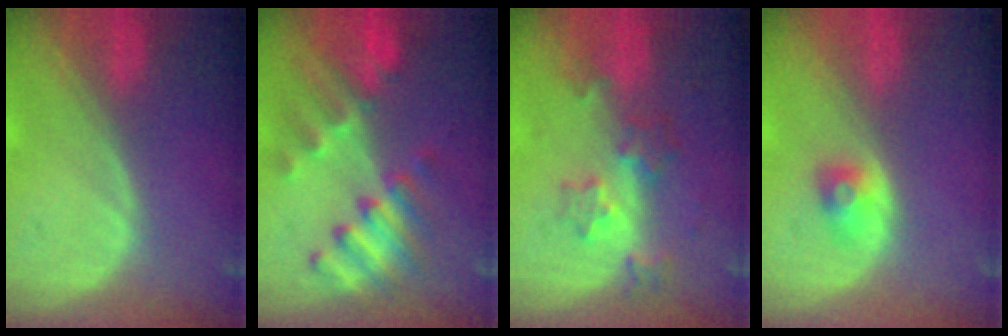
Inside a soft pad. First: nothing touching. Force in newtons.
{"total": 8.8, "press": 8.4, "slide": 2.8}
{"total": 5.9, "press": 5.4, "slide": 2.5}
{"total": 2.4, "press": 2.3, "slide": 0.8}